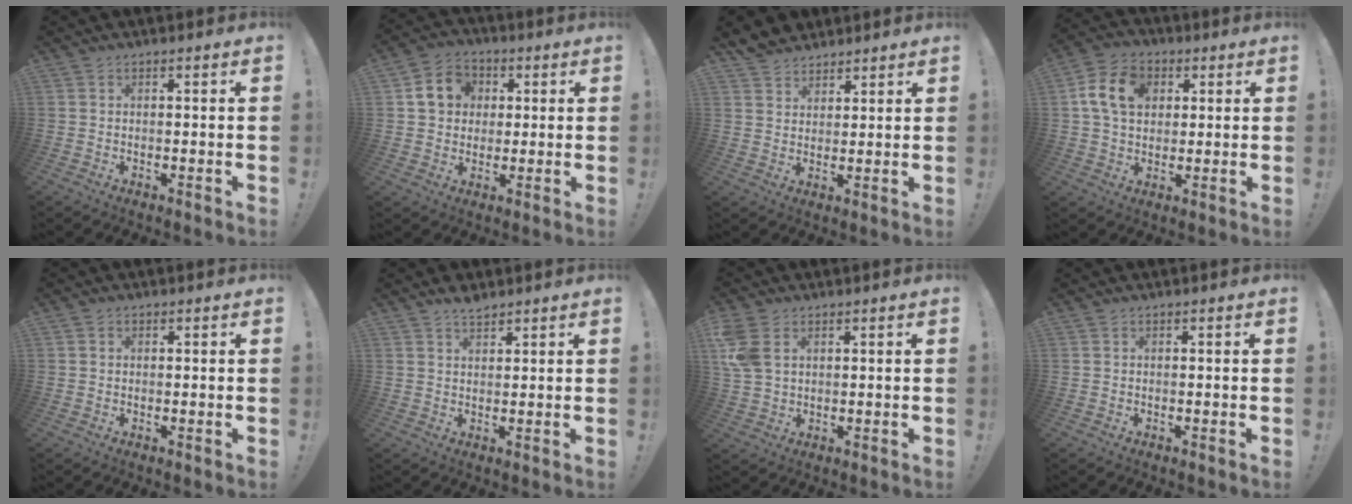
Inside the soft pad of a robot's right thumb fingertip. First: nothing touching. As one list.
[{"total": 9.6, "force": [2.3, 8.5, 3.8], "torque": [-0.052, 0.003, 0.048]}, {"total": 5.7, "force": [4.6, 3.4, 0.3], "torque": [-0.005, -0.033, 0.090]}, {"total": 12.4, "force": [3.1, 9.4, 7.5], "torque": [-0.129, 0.012, 0.063]}, {"total": 0.7, "force": [0.3, 0.6, 0.0], "torque": [0.008, -0.002, 0.004]}, {"total": 3.3, "force": [3.0, 1.0, 1.1], "torque": [-0.013, -0.020, 0.053]}, {"total": 7.6, "force": [2.9, 5.1, 4.9], "torque": [-0.100, -0.009, 0.058]}, {"total": 0.0}]